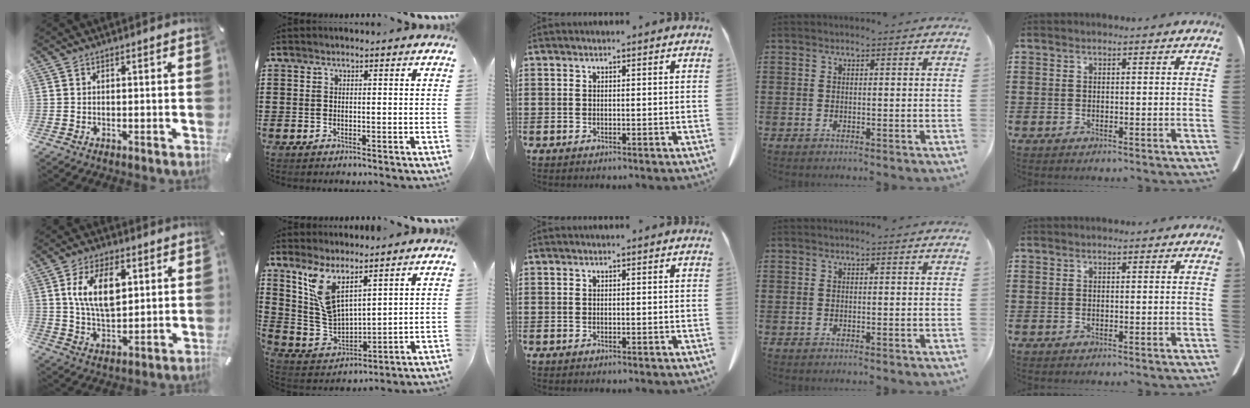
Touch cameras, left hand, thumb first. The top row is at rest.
{"thumb": {"total": 12.4, "force": [3.9, 7.1, 9.4], "torque": [-0.187, 0.000, 0.066]}, "index": {"total": 8.6, "force": [5.6, 3.2, 5.8], "torque": [-0.149, -0.024, 0.100]}}